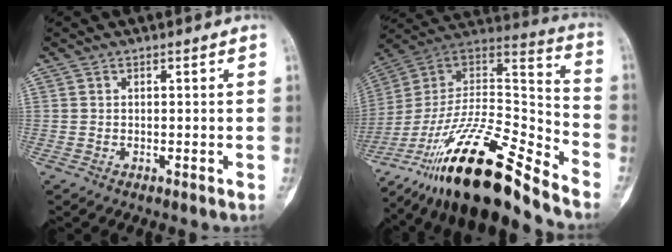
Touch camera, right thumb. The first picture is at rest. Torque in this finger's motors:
{"motor_torque": [1.22, 0.51, 1.58, -1.19, 0.54]}